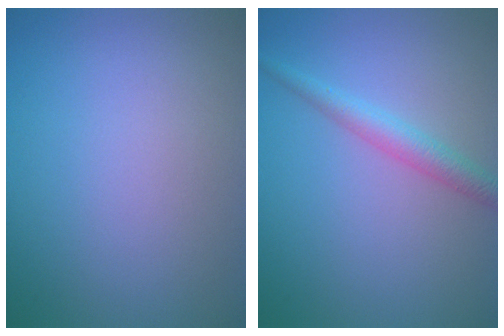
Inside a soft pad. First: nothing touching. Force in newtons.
{"total": 2.5, "press": 2.5, "slide": 0.1}